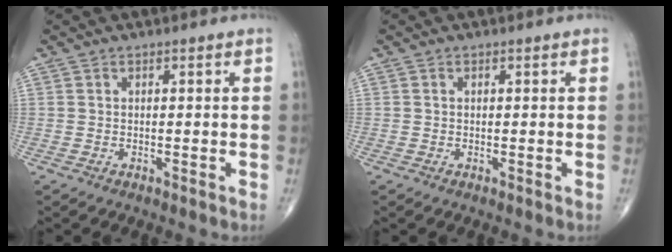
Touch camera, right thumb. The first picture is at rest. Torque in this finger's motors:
{"motor_torque": [-0.23, 0.06, 0.10, 0.10, 0.02]}